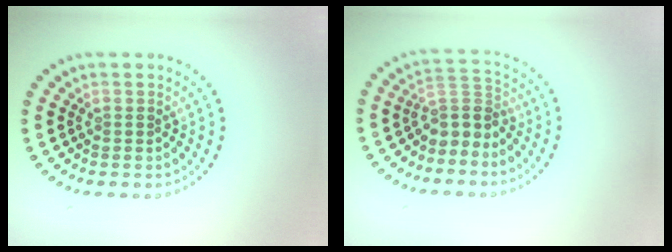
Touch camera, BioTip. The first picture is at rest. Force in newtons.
{"total": 3.0, "press": 2.1, "slide": 2.0}